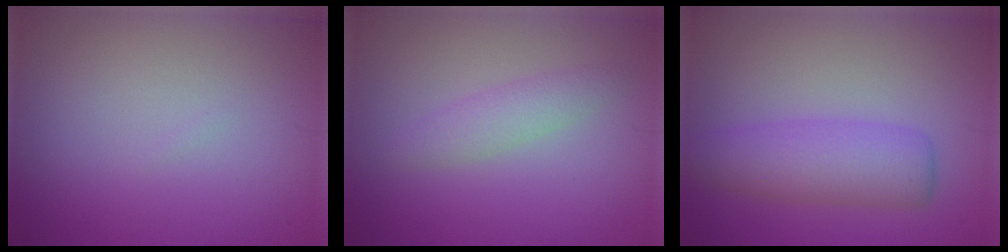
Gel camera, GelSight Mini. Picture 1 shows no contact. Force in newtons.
{"total": 1.8, "press": 1.8, "slide": 0.0}
{"total": 4.3, "press": 4.3, "slide": 0.1}